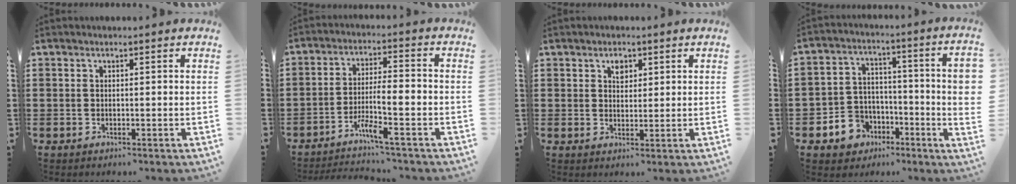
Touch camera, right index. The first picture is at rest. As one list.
[{"total": 5.5, "force": [-3.7, 0.8, 4.0], "torque": [-0.078, -0.004, -0.071]}, {"total": 2.3, "force": [1.2, 1.4, 1.3], "torque": [-0.022, 0.002, 0.020]}, {"total": 7.2, "force": [-3.5, 5.0, 3.8], "torque": [-0.081, 0.025, -0.065]}]